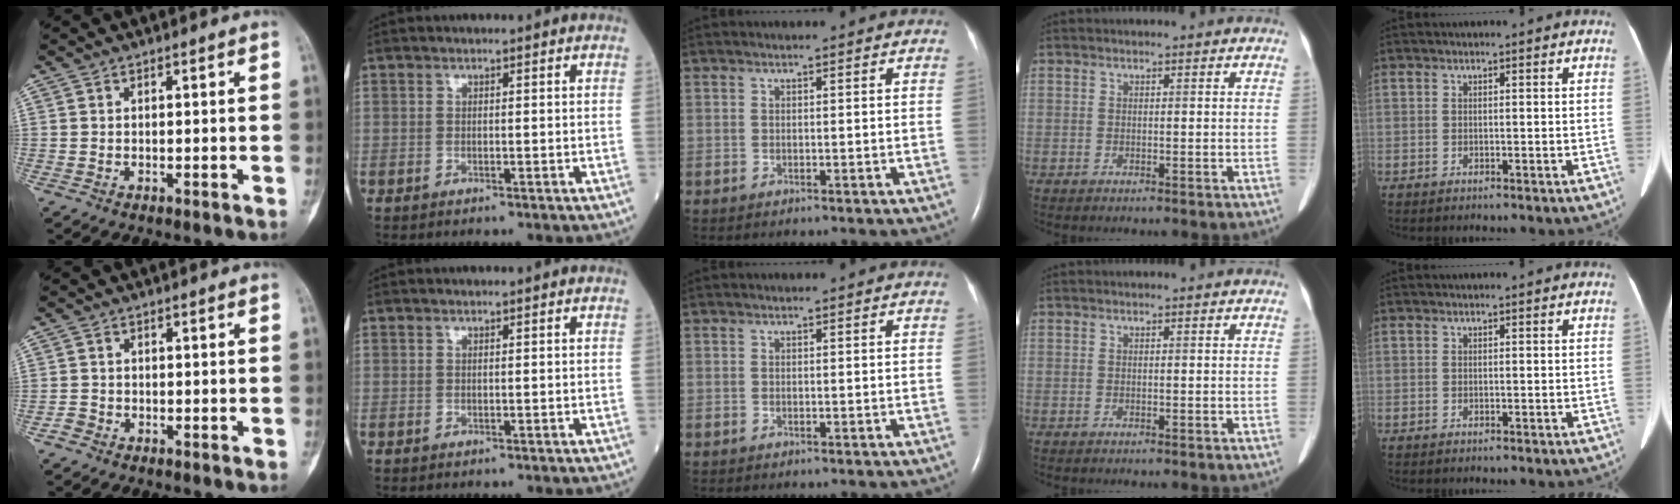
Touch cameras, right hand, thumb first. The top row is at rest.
{"thumb": {"total": 1.5, "force": [-1.0, 1.0, 0.3], "torque": [-0.001, 0.006, -0.024]}}